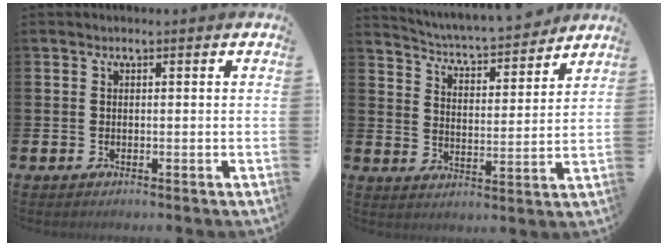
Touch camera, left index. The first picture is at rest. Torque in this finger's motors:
{"motor_torque": [1.00, -1.14, 0.19, 0.11]}